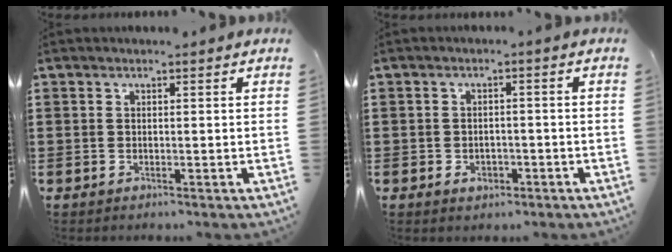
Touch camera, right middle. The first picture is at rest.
{"total": 1.8, "force": [-0.9, 1.2, 1.0], "torque": [-0.016, -0.005, -0.020]}